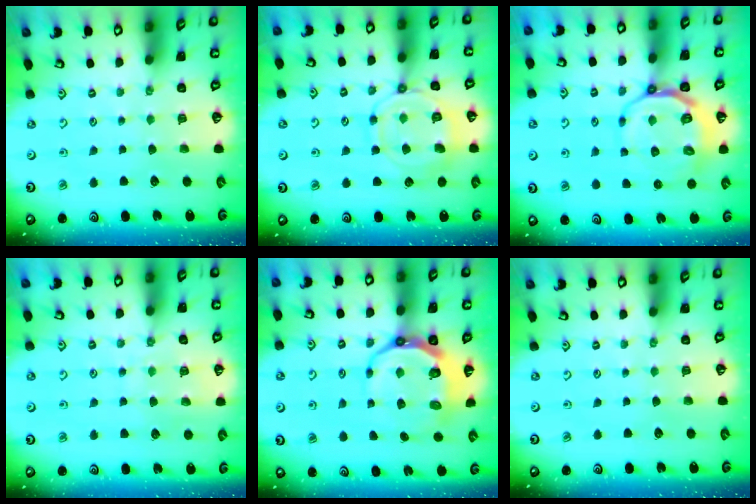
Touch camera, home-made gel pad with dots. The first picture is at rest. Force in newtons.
{"total": 12.7, "press": 12.6, "slide": 1.4}
{"total": 10.7, "press": 10.3, "slide": 2.9}
{"total": 6.5, "press": 6.5, "slide": 0.7}
{"total": 10.8, "press": 10.0, "slide": 4.1}
{"total": 0.0}